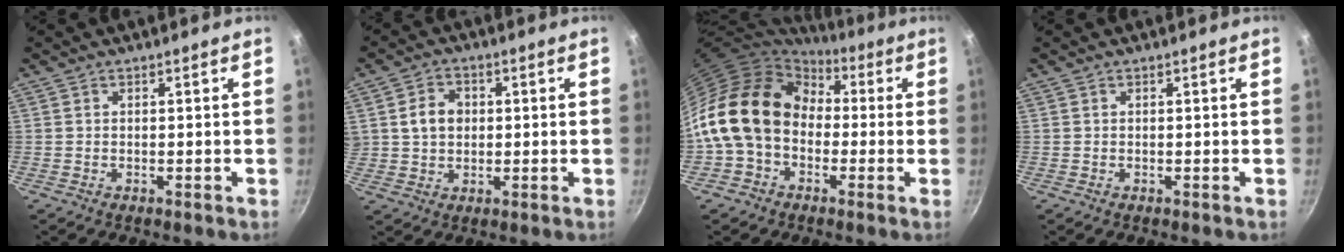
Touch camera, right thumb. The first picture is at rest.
{"total": 6.1, "force": [1.0, 4.9, 3.4], "torque": [-0.035, 0.008, 0.016]}
{"total": 18.6, "force": [0.2, 14.3, 12.0], "torque": [-0.199, 0.049, -0.010]}
{"total": 0.0}